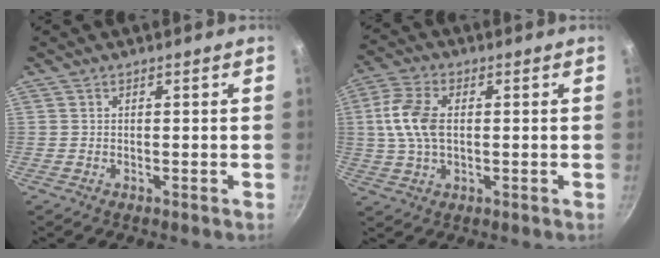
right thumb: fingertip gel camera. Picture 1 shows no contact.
{"total": 9.3, "force": [0.8, 5.5, 7.5], "torque": [-0.152, 0.015, 0.009]}